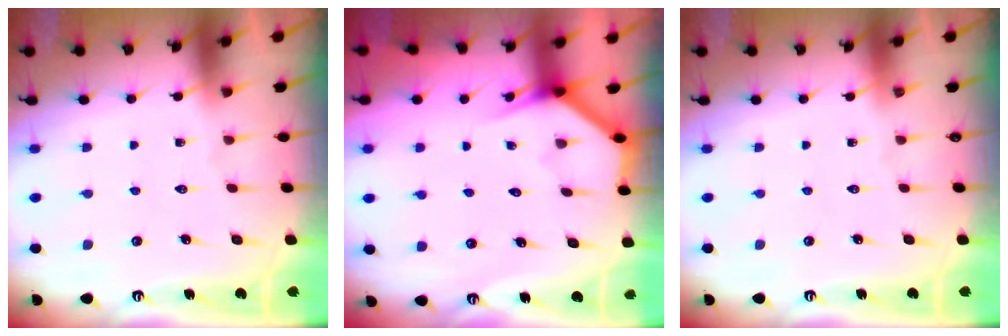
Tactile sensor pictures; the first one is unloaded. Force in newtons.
{"total": 3.7, "press": 3.7, "slide": 0.2}
{"total": 0.0}